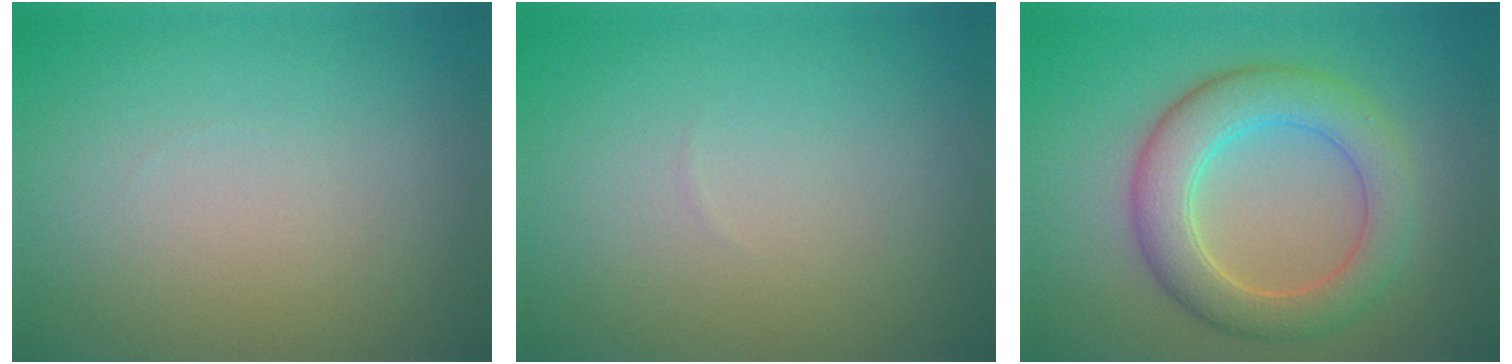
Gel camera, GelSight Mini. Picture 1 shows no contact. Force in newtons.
{"total": 0.0}
{"total": 5.9, "press": 5.9, "slide": 0.4}